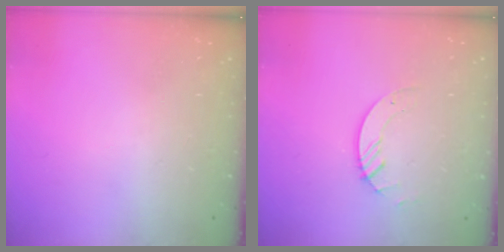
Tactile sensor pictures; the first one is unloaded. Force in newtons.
{"total": 2.6, "press": 2.6, "slide": 0.3}